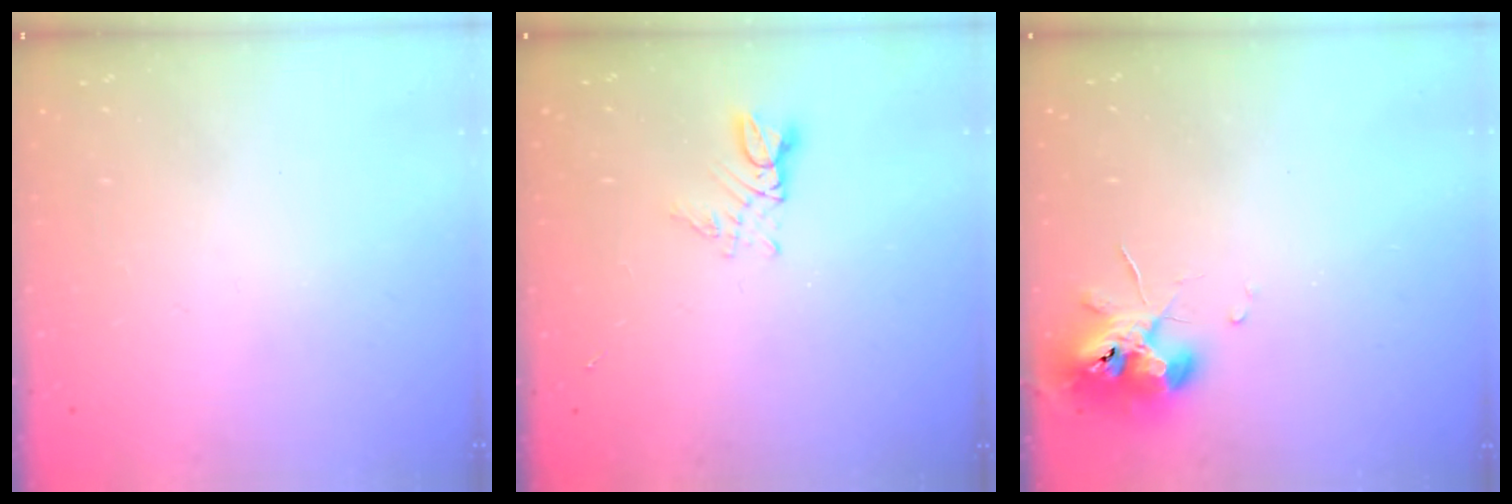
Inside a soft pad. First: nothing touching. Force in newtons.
{"total": 3.0, "press": 3.0, "slide": 0.4}
{"total": 10.0, "press": 9.9, "slide": 1.4}